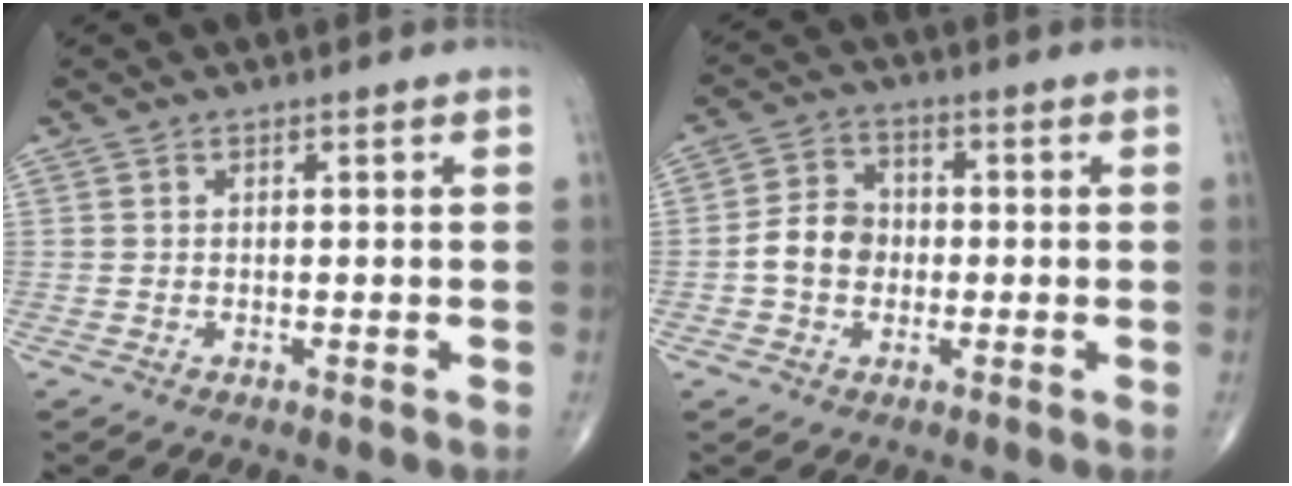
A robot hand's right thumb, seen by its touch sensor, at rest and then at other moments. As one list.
[{"total": 7.2, "force": [-1.0, 5.8, 4.0], "torque": [-0.055, 0.021, -0.029]}]